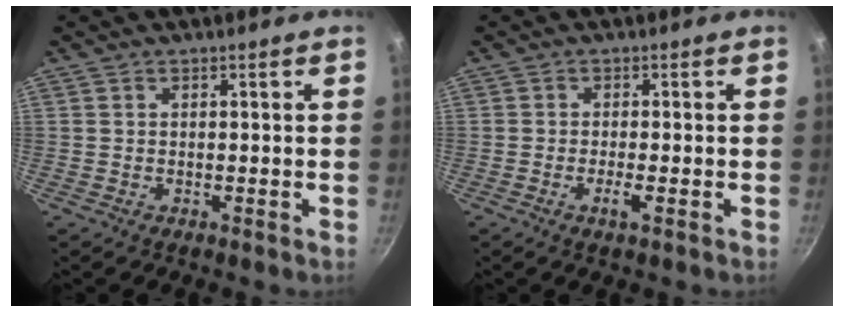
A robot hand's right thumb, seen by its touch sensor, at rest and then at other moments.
{"total": 2.2, "force": [-0.9, 0.4, 2.0], "torque": [-0.041, 0.005, -0.019]}